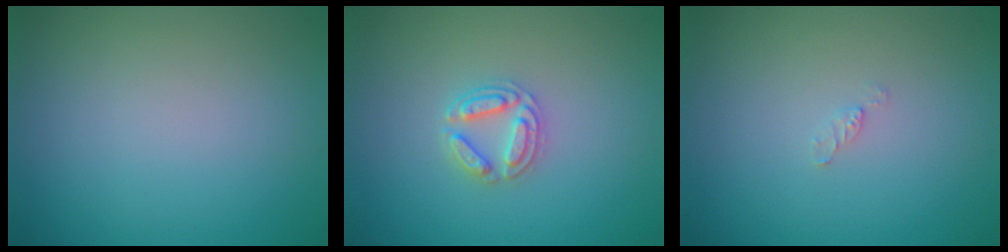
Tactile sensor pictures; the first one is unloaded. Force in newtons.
{"total": 2.8, "press": 2.7, "slide": 0.5}
{"total": 0.6, "press": 0.6, "slide": 0.1}